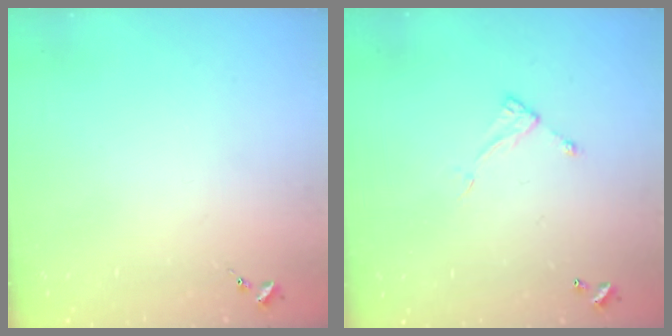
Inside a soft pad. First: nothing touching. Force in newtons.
{"total": 5.0, "press": 5.0, "slide": 0.4}